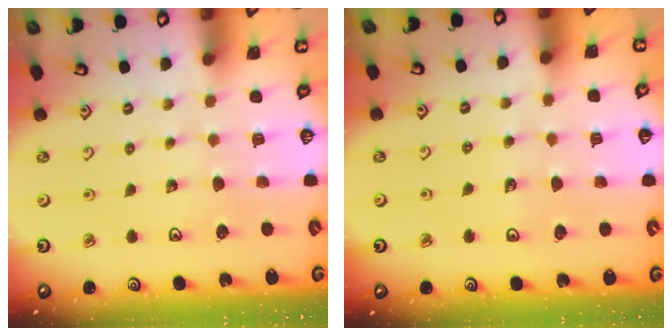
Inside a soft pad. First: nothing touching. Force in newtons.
{"total": 3.5, "press": 2.9, "slide": 1.9}